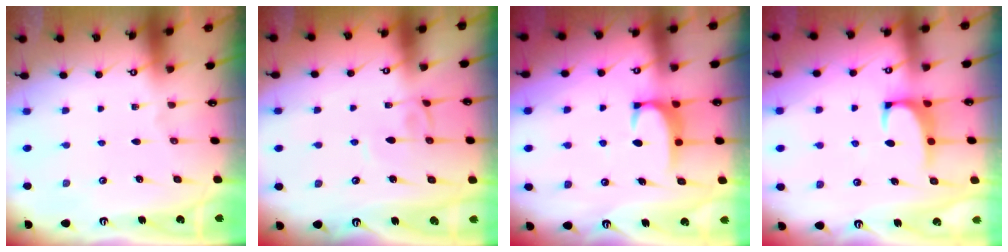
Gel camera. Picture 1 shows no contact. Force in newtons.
{"total": 3.2, "press": 3.2, "slide": 0.1}
{"total": 1.8, "press": 1.7, "slide": 0.5}
{"total": 2.0, "press": 1.7, "slide": 1.0}